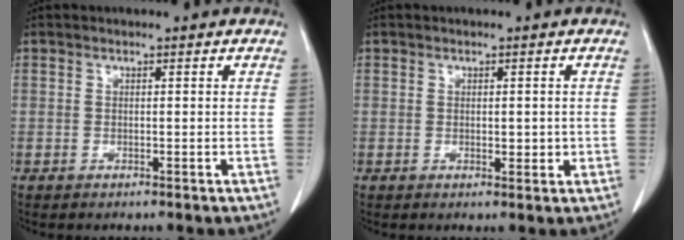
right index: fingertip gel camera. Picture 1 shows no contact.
{"total": 2.8, "force": [-0.2, 1.4, 2.4], "torque": [-0.040, 0.002, 0.003]}